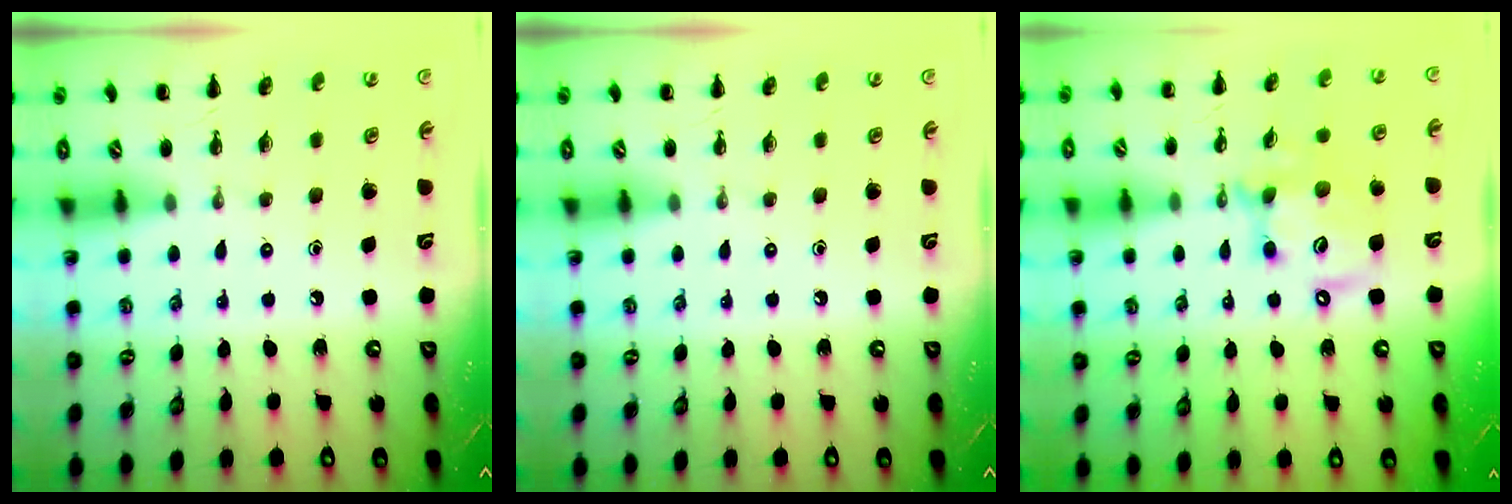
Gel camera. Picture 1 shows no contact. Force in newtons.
{"total": 0.0}
{"total": 12.8, "press": 12.4, "slide": 3.1}